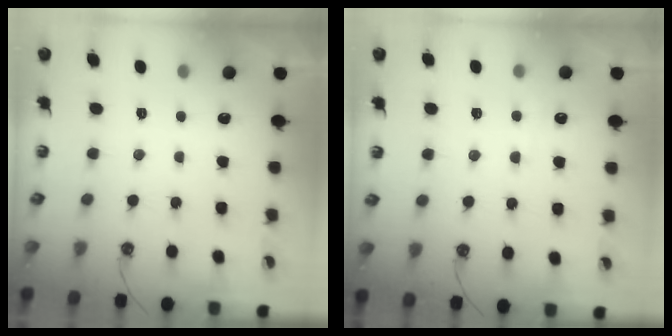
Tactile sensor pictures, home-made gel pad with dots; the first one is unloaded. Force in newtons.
{"total": 4.0, "press": 4.0, "slide": 0.4}